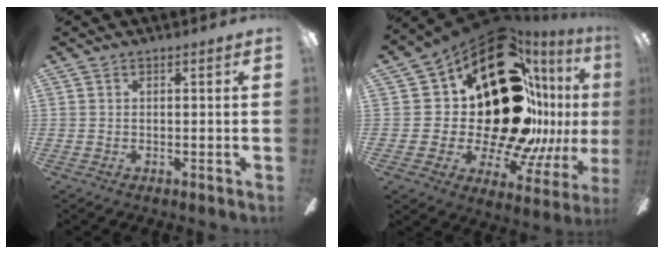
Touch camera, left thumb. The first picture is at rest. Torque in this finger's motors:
{"motor_torque": [1.73, 3.28, 2.35, -0.42, 0.20]}